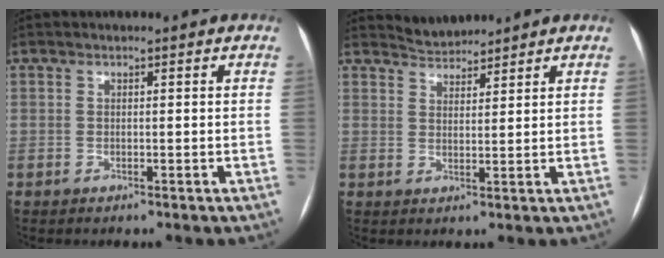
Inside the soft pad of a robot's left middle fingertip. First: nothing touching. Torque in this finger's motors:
{"motor_torque": [-0.02, -0.01, -0.05, -0.02]}